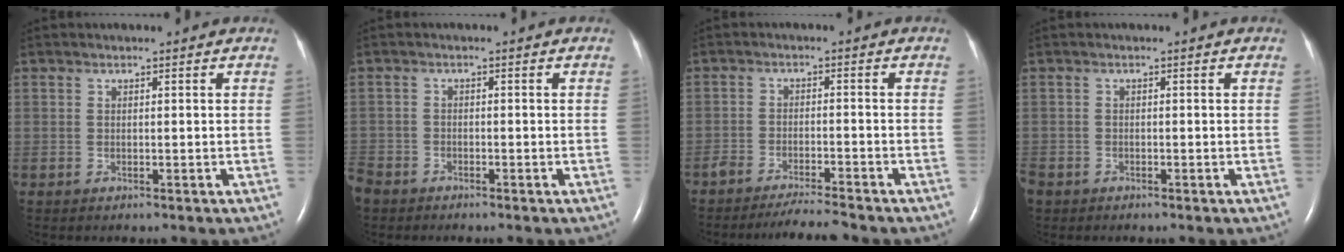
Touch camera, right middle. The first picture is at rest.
{"total": 4.4, "force": [-3.6, 2.4, 0.9], "torque": [-0.021, -0.004, -0.074]}
{"total": 5.7, "force": [-5.3, -0.1, 2.1], "torque": [-0.033, -0.016, -0.089]}
{"total": 3.0, "force": [-2.1, 1.9, 0.9], "torque": [-0.022, -0.003, -0.042]}